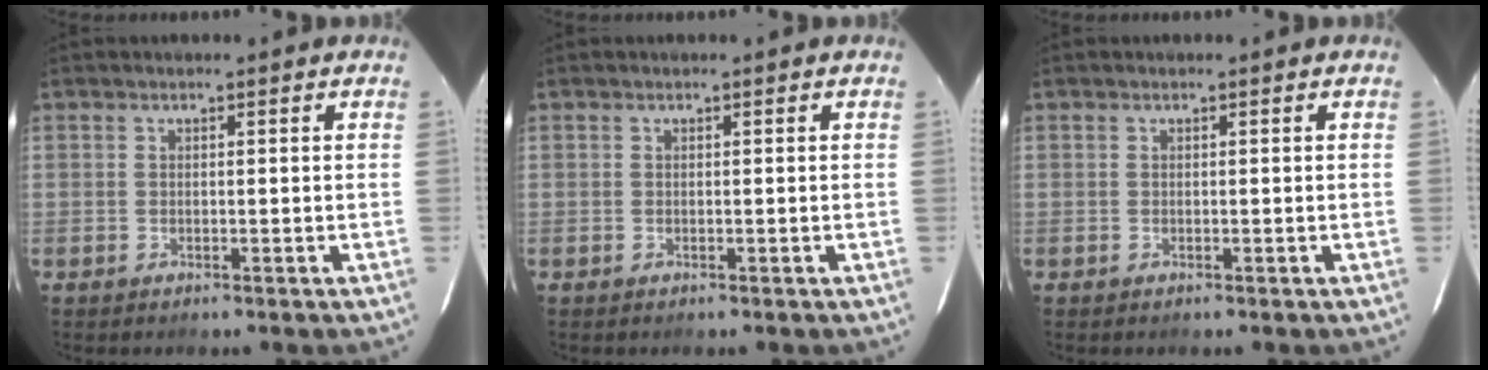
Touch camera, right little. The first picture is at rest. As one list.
[{"total": 0.0}, {"total": 0.0}]